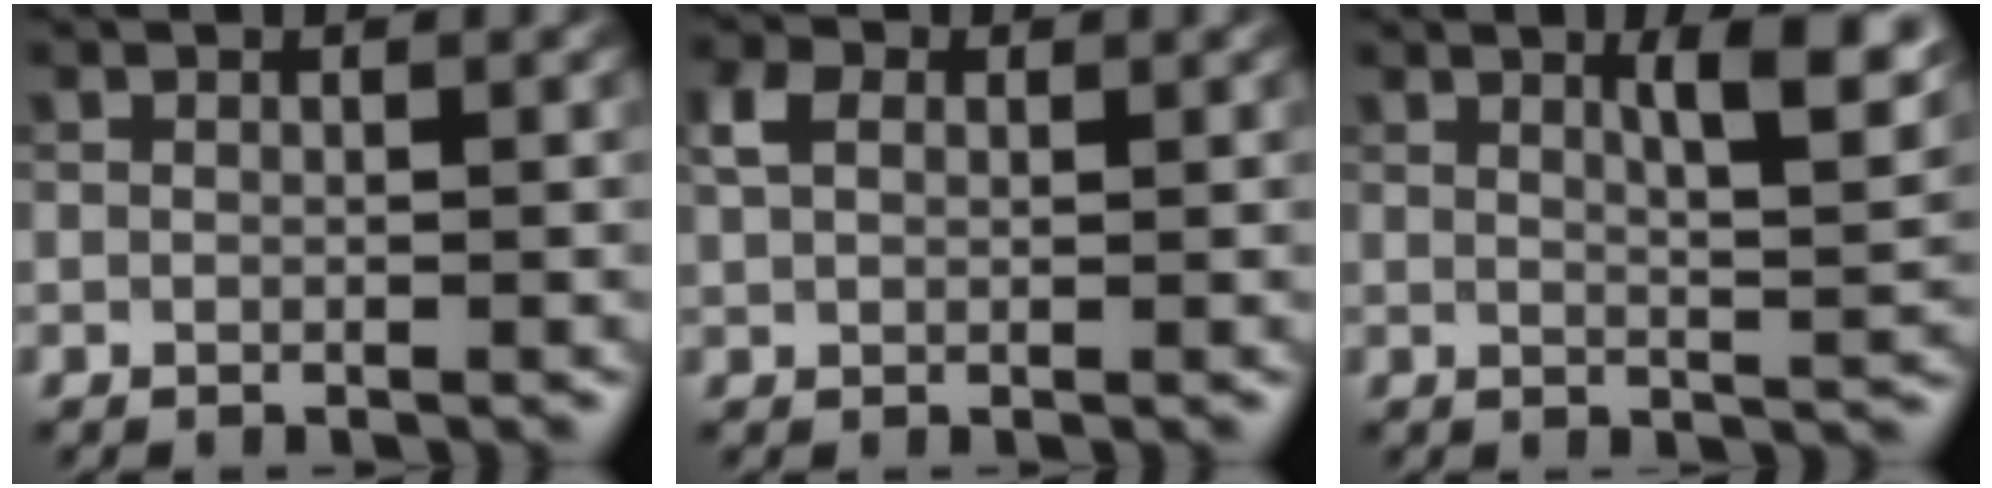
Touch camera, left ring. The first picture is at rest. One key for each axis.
{"total": 2.3, "fx": 0.9, "fy": 1.6, "fz": 1.3, "tx": -0.032, "ty": 0.008, "tz": 0.014}
{"total": 5.7, "fx": 2.7, "fy": 1.5, "fz": 4.9, "tx": -0.059, "ty": 0.000, "tz": 0.039}